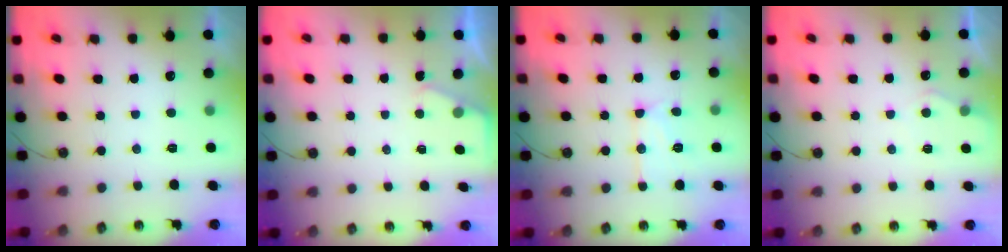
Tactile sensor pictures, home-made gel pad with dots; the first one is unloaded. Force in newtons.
{"total": 2.0, "press": 2.0, "slide": 0.3}
{"total": 12.3, "press": 12.3, "slide": 0.9}
{"total": 4.3, "press": 4.3, "slide": 0.5}